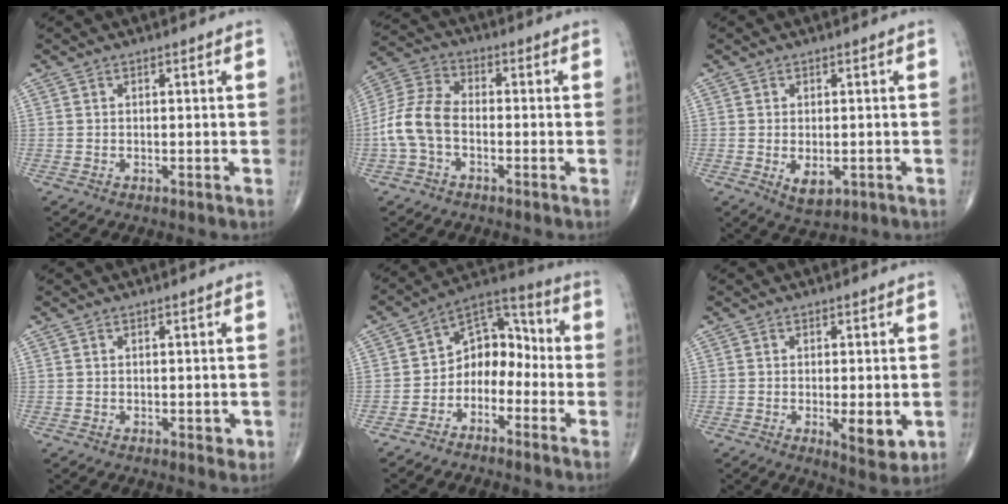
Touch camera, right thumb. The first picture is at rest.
{"total": 9.3, "force": [-2.3, 5.8, 6.9], "torque": [-0.146, 0.029, -0.056]}
{"total": 4.0, "force": [-0.9, 2.3, 3.1], "torque": [-0.043, -0.008, -0.004]}
{"total": 1.8, "force": [-0.1, 1.1, 1.4], "torque": [-0.011, -0.002, 0.000]}
{"total": 9.8, "force": [-3.3, 7.1, 5.8], "torque": [-0.056, 0.071, -0.075]}
{"total": 6.6, "force": [-1.3, 2.4, 6.0], "torque": [-0.077, -0.016, -0.014]}